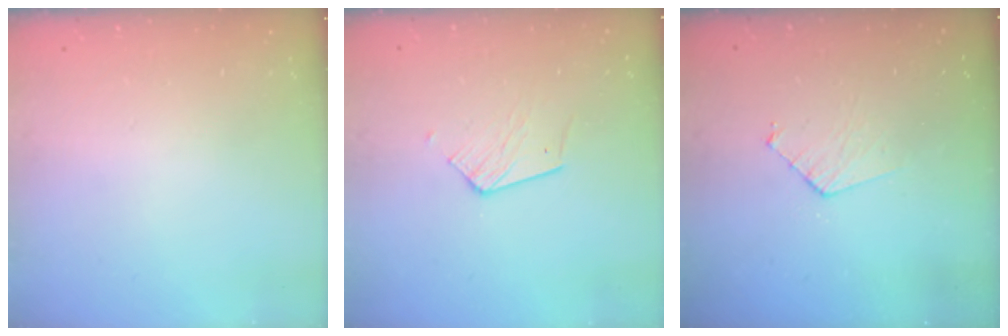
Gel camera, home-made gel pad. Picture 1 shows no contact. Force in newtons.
{"total": 5.9, "press": 5.9, "slide": 0.5}
{"total": 4.4, "press": 4.3, "slide": 0.4}